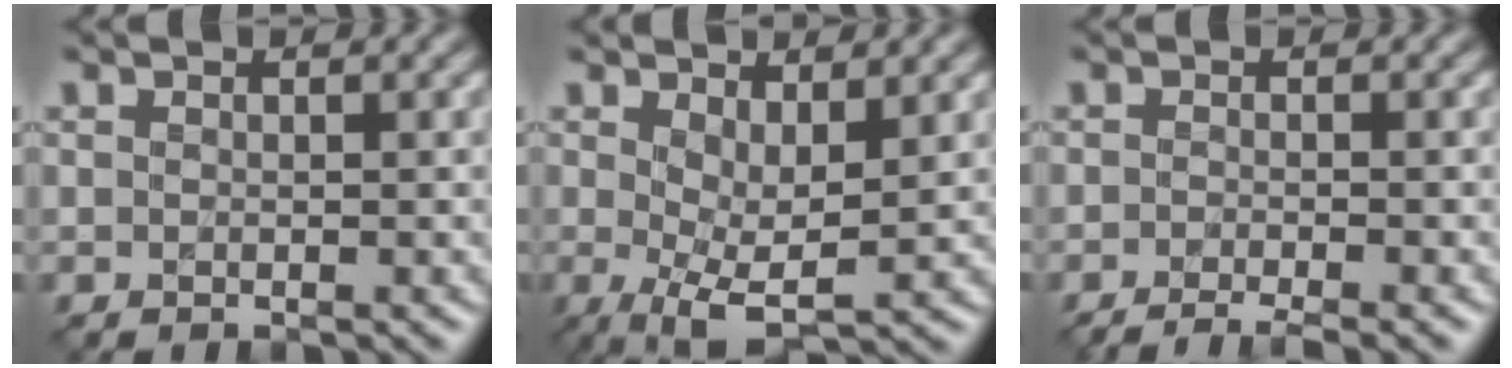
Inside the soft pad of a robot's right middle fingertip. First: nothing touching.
{"total": 5.3, "force": [0.5, 2.0, 4.9], "torque": [-0.097, -0.009, 0.010]}
{"total": 3.2, "force": [-2.2, 0.6, 2.3], "torque": [-0.025, -0.005, -0.044]}